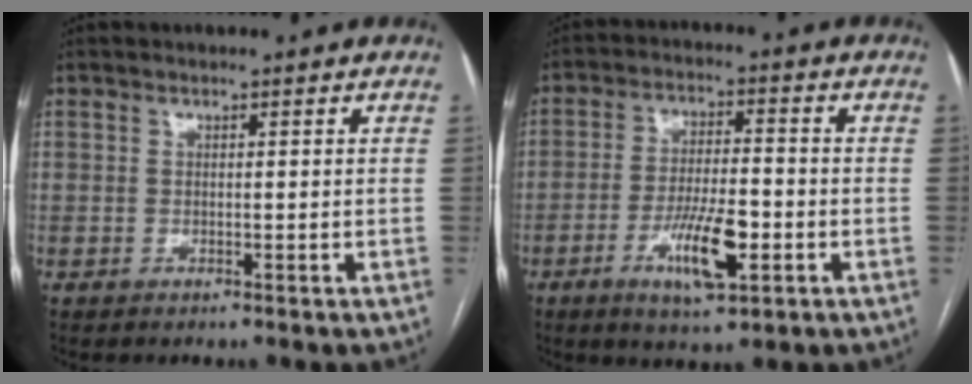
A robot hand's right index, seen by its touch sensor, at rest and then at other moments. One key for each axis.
{"total": 9.5, "fx": -3.6, "fy": 2.4, "fz": 8.5, "tx": -0.160, "ty": -0.005, "tz": -0.058}